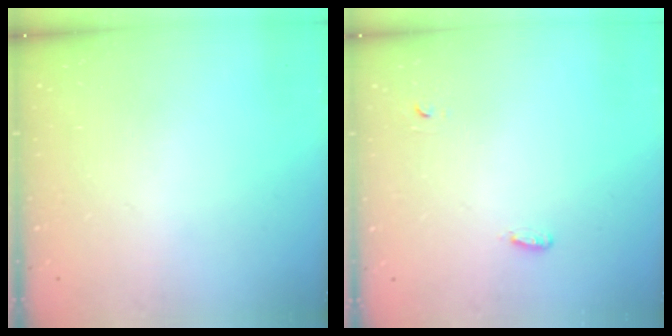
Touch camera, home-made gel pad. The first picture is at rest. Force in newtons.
{"total": 2.8, "press": 2.7, "slide": 0.6}